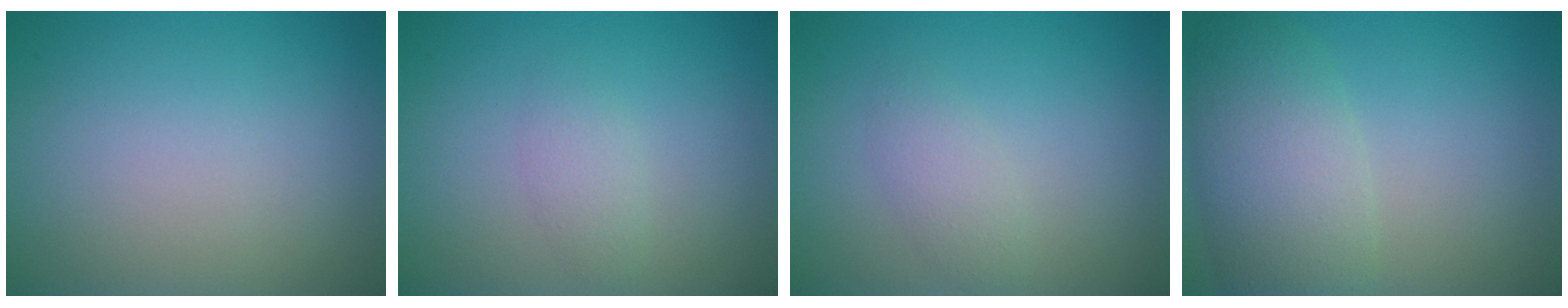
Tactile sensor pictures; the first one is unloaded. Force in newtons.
{"total": 1.4, "press": 1.4, "slide": 0.0}
{"total": 1.7, "press": 1.7, "slide": 0.1}
{"total": 6.1, "press": 6.1, "slide": 0.4}